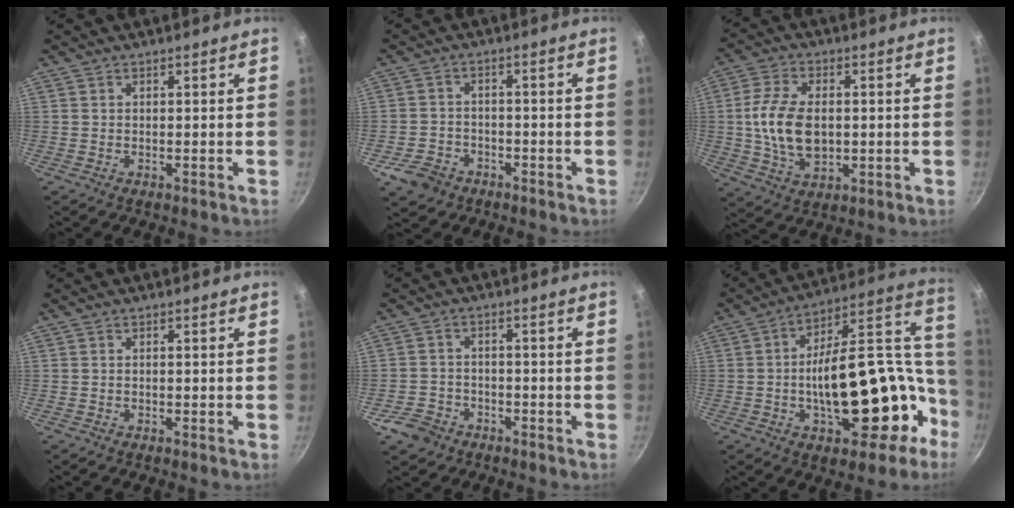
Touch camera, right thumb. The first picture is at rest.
{"total": 6.2, "force": [-3.6, 4.6, 2.2], "torque": [-0.037, 0.031, -0.059]}
{"total": 12.2, "force": [0.2, 7.5, 9.6], "torque": [-0.175, 0.004, 0.003]}
{"total": 0.0}
{"total": 5.6, "force": [-3.4, 4.2, 1.7], "torque": [-0.027, 0.033, -0.057]}
{"total": 29.5, "force": [-6.6, 15.9, 23.9], "torque": [-0.300, 0.072, -0.077]}